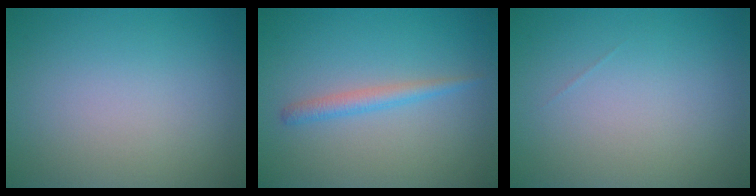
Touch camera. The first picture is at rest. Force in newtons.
{"total": 1.7, "press": 1.7, "slide": 0.0}
{"total": 0.0}